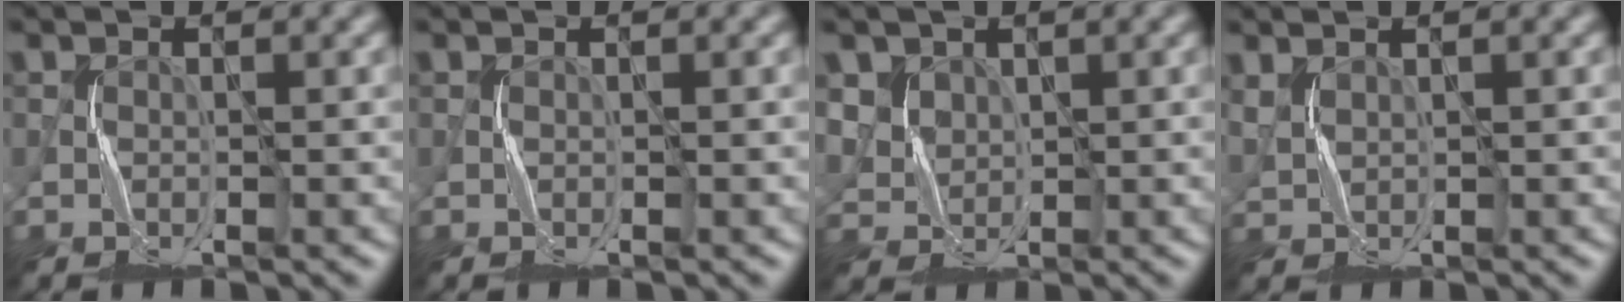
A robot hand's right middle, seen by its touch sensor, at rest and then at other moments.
{"total": 0.0}
{"total": 3.2, "force": [1.9, 2.4, 0.8], "torque": [-0.050, -0.004, 0.058]}
{"total": 1.2, "force": [1.0, 0.3, 0.6], "torque": [-0.025, -0.003, 0.024]}